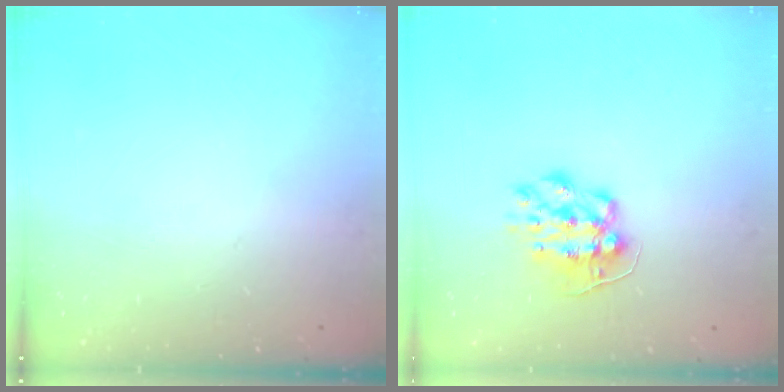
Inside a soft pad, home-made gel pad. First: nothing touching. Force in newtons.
{"total": 9.4, "press": 9.4, "slide": 0.0}